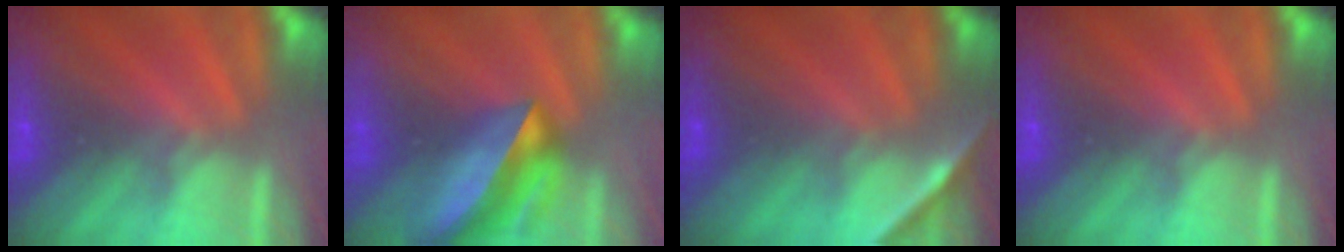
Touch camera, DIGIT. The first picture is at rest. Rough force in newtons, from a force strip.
{"total": 8.1}
{"total": 1.7}
{"total": 0.0}